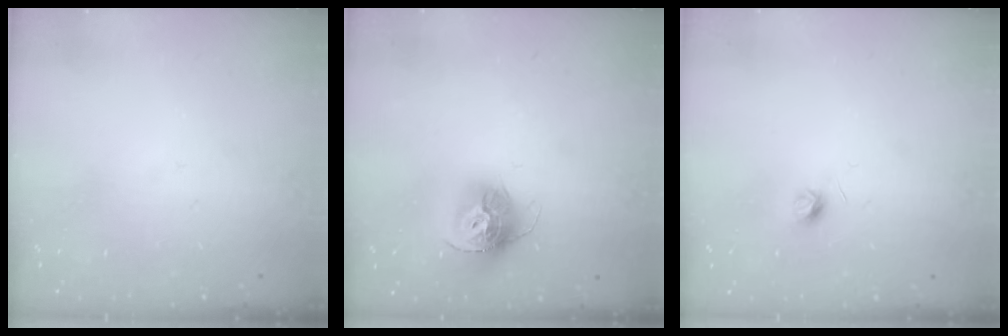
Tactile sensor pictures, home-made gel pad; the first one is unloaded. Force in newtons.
{"total": 13.2, "press": 13.1, "slide": 1.3}
{"total": 4.1, "press": 4.0, "slide": 0.6}